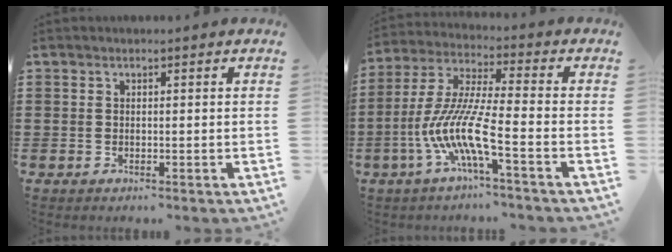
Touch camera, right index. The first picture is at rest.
{"total": 10.4, "force": [-4.9, 1.2, 9.2], "torque": [-0.220, -0.018, -0.105]}